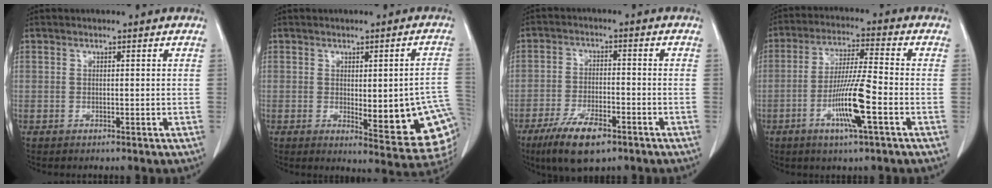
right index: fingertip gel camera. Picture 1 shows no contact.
{"total": 14.6, "force": [-2.4, 3.5, 14.0], "torque": [-0.112, 0.003, -0.013]}
{"total": 8.9, "force": [-5.6, 2.9, 6.2], "torque": [-0.118, -0.010, -0.095]}
{"total": 10.1, "force": [-3.6, 0.0, 9.4], "torque": [-0.180, -0.011, -0.069]}